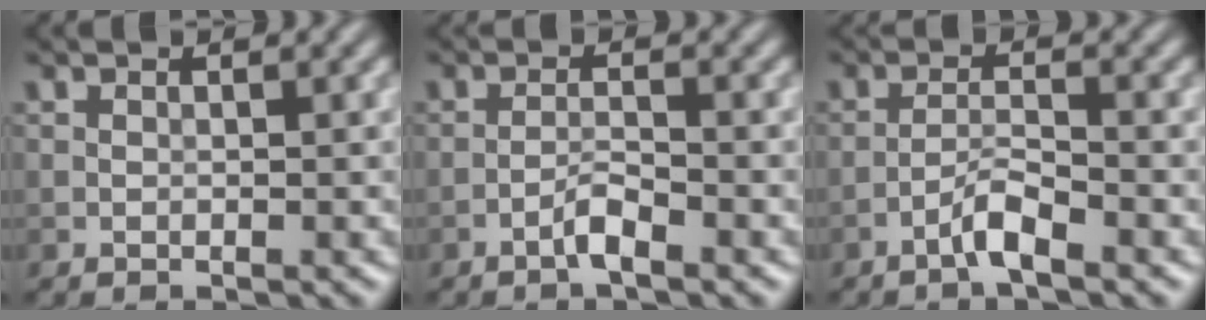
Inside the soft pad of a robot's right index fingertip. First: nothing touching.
{"total": 1.8, "force": [-1.2, 0.1, 1.2], "torque": [-0.023, 0.007, -0.028]}
{"total": 2.4, "force": [-1.7, 0.2, 1.7], "torque": [-0.032, 0.010, -0.038]}